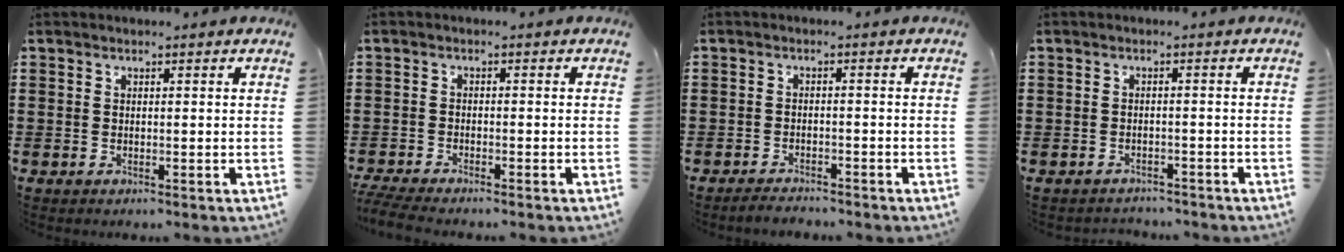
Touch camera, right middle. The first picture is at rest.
{"total": 2.7, "force": [-2.5, 0.1, 0.9], "torque": [-0.031, -0.006, -0.054]}
{"total": 2.0, "force": [-2.0, 0.2, 0.1], "torque": [-0.007, 0.000, -0.042]}
{"total": 1.6, "force": [-1.6, 0.4, -0.3], "torque": [0.000, 0.002, -0.037]}